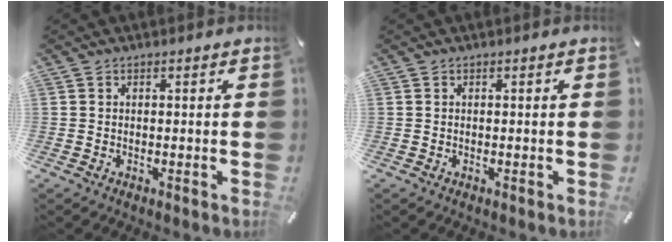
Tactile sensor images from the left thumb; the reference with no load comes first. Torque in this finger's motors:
{"motor_torque": [-0.25, -0.24, 0.00, 0.00, 0.00]}